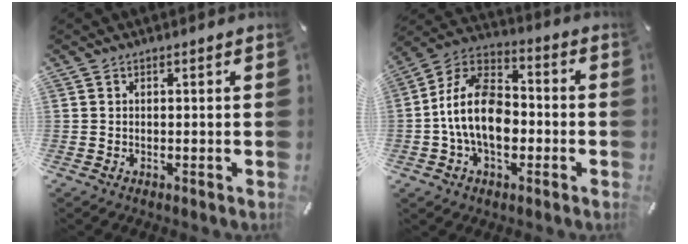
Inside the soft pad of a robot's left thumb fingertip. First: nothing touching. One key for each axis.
{"total": 14.7, "fx": -3.3, "fy": 10.1, "fz": 10.2, "tx": -0.213, "ty": 0.025, "tz": -0.063}